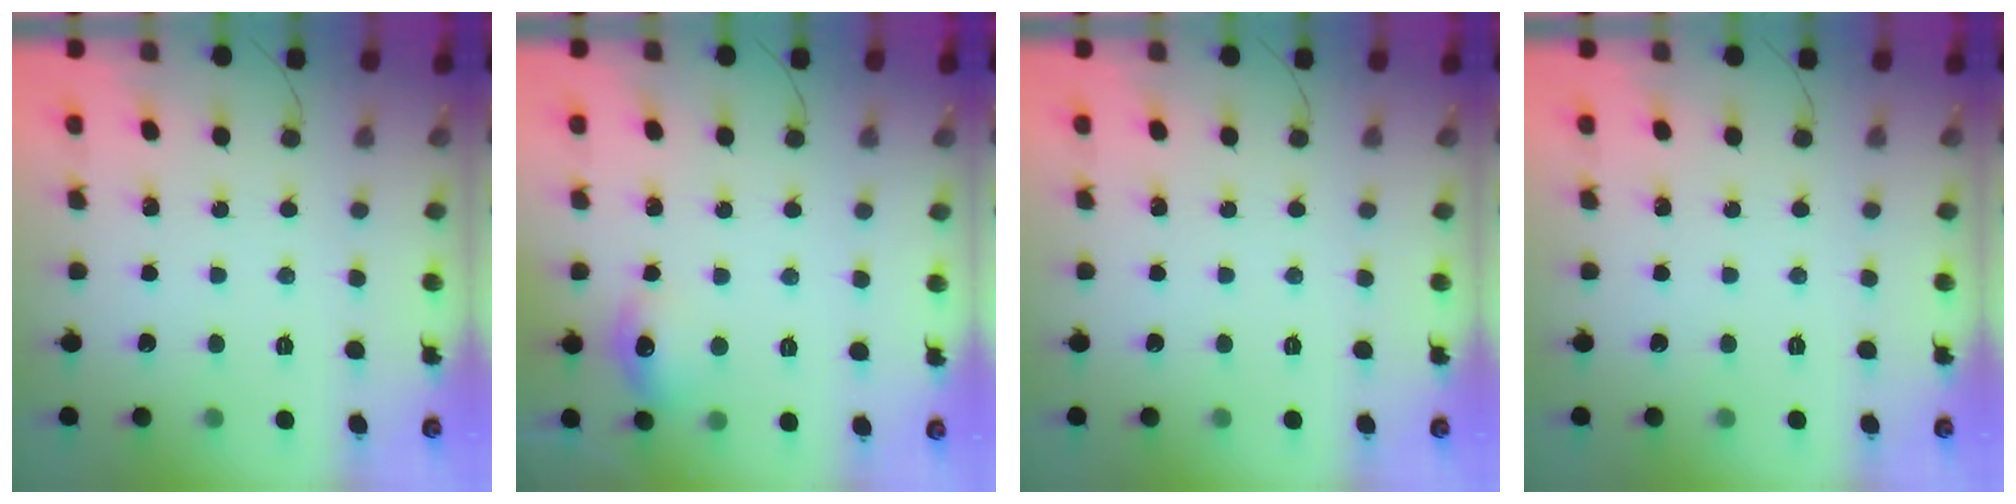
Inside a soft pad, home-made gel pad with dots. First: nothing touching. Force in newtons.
{"total": 9.0, "press": 8.9, "slide": 1.0}
{"total": 0.0}
{"total": 0.0}